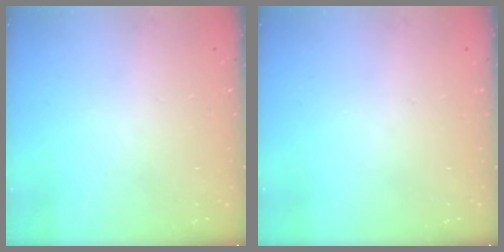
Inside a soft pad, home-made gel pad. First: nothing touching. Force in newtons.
{"total": 0.0}